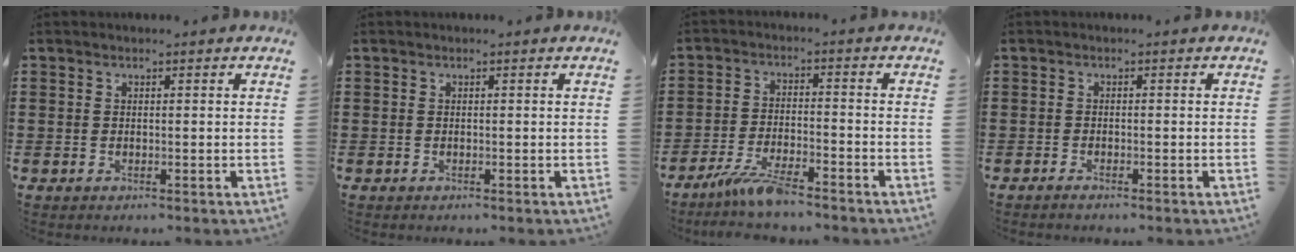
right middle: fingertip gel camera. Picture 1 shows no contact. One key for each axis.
{"total": 0.0}
{"total": 6.2, "fx": -5.2, "fy": 0.4, "fz": 3.4, "tx": -0.085, "ty": -0.016, "tz": -0.102}
{"total": 0.7, "fx": -0.6, "fy": -0.2, "fz": 0.3, "tx": -0.007, "ty": -0.005, "tz": -0.011}